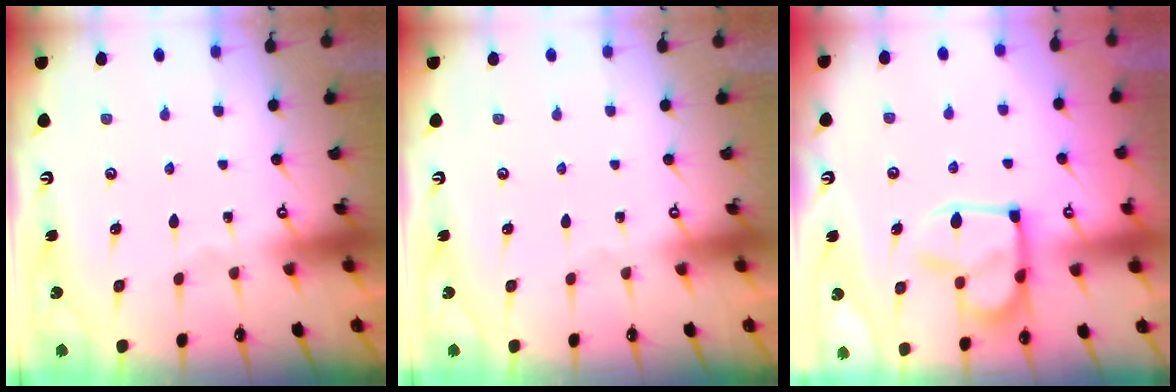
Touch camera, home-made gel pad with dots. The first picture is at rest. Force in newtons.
{"total": 0.0}
{"total": 9.0, "press": 8.9, "slide": 1.2}